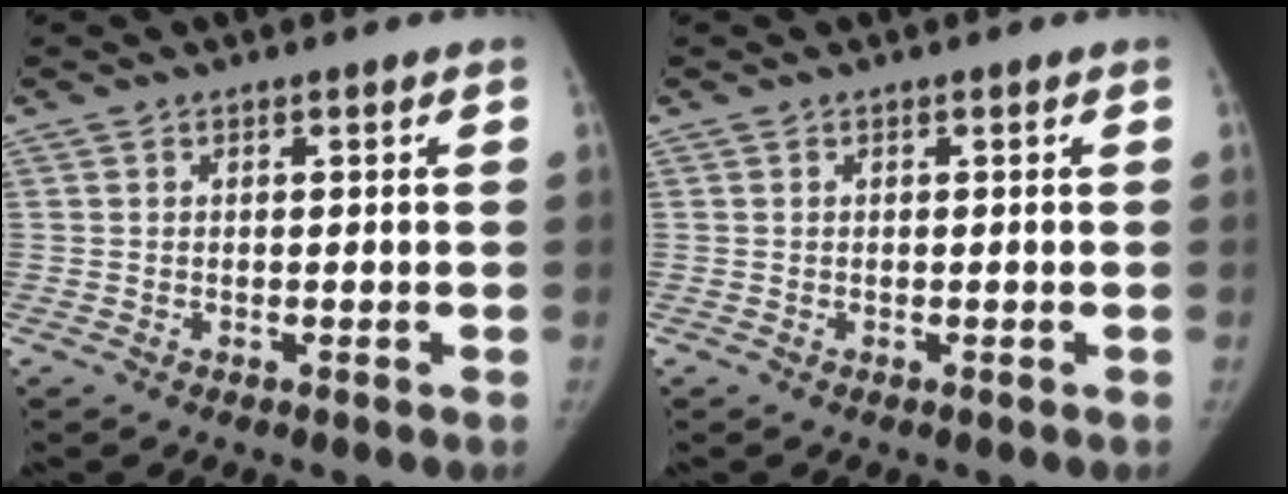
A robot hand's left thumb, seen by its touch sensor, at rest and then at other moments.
{"total": 0.0}